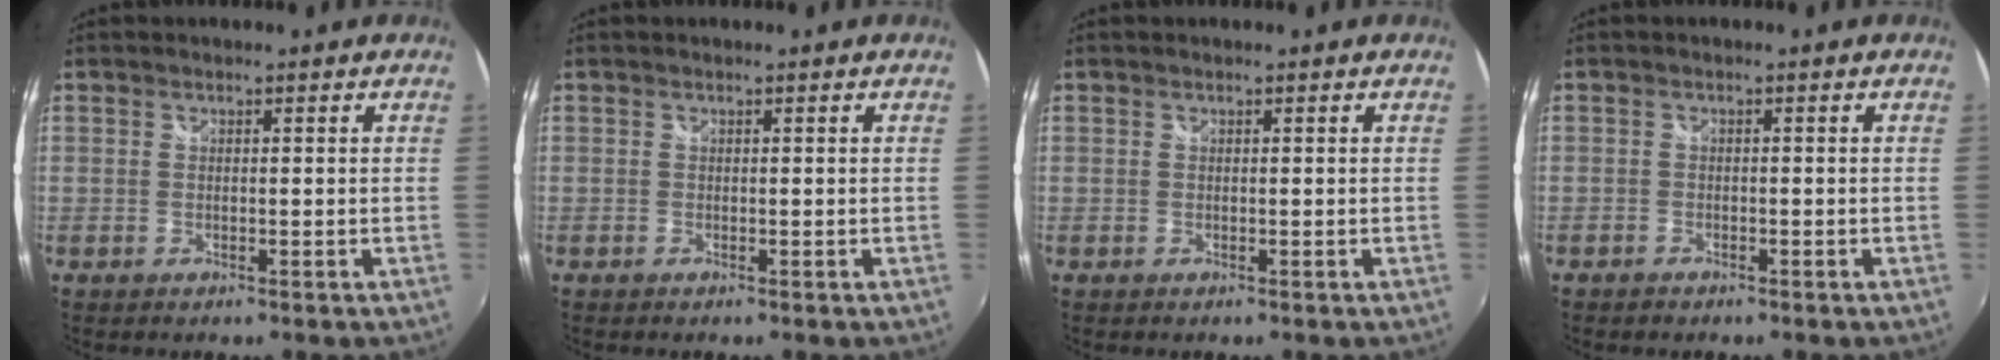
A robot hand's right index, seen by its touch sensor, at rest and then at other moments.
{"total": 0.0}
{"total": 0.0}
{"total": 1.5, "force": [-1.2, 0.8, 0.1], "torque": [-0.006, -0.001, -0.022]}